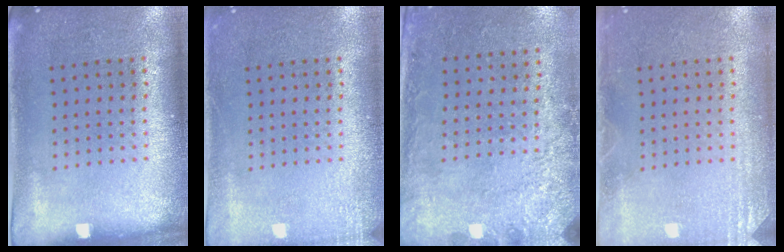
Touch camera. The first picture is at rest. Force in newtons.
{"total": 1.5, "press": 1.5, "slide": 0.3}
{"total": 2.8, "press": 2.0, "slide": 1.9}
{"total": 2.0, "press": 2.0, "slide": 0.4}